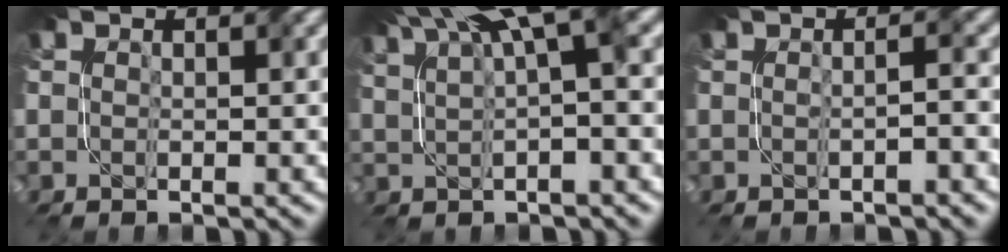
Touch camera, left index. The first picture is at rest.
{"total": 6.7, "force": [4.0, 1.3, 5.3], "torque": [-0.077, 0.024, 0.076]}
{"total": 1.3, "force": [-0.6, -0.1, 1.2], "torque": [-0.018, 0.006, -0.013]}